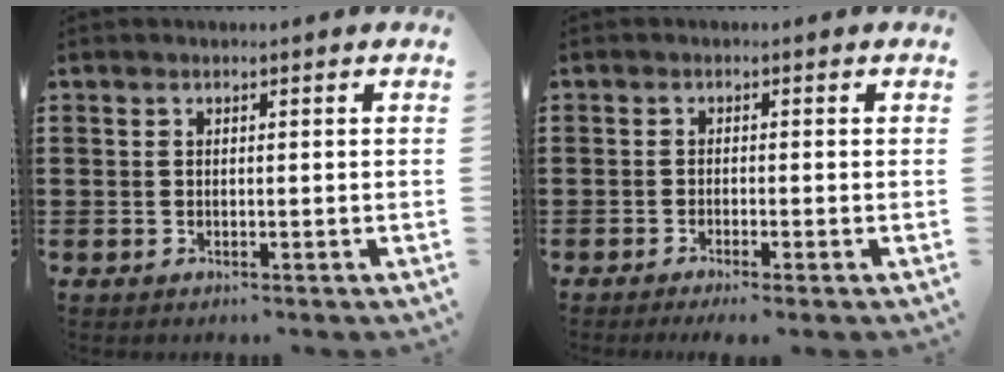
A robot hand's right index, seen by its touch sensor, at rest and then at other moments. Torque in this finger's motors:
{"motor_torque": [0.97, 0.99, 0.24, 0.07]}